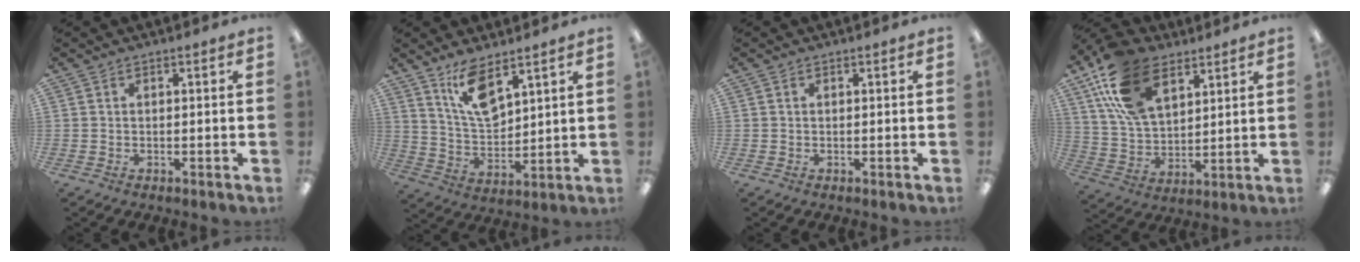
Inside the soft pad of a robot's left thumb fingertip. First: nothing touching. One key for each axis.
{"total": 10.7, "fx": 7.5, "fy": 4.4, "fz": 6.1, "tx": -0.117, "ty": -0.034, "tz": 0.137}
{"total": 0.0}
{"total": 19.0, "fx": 10.1, "fy": 11.3, "fz": 11.6, "tx": -0.238, "ty": -0.020, "tz": 0.189}